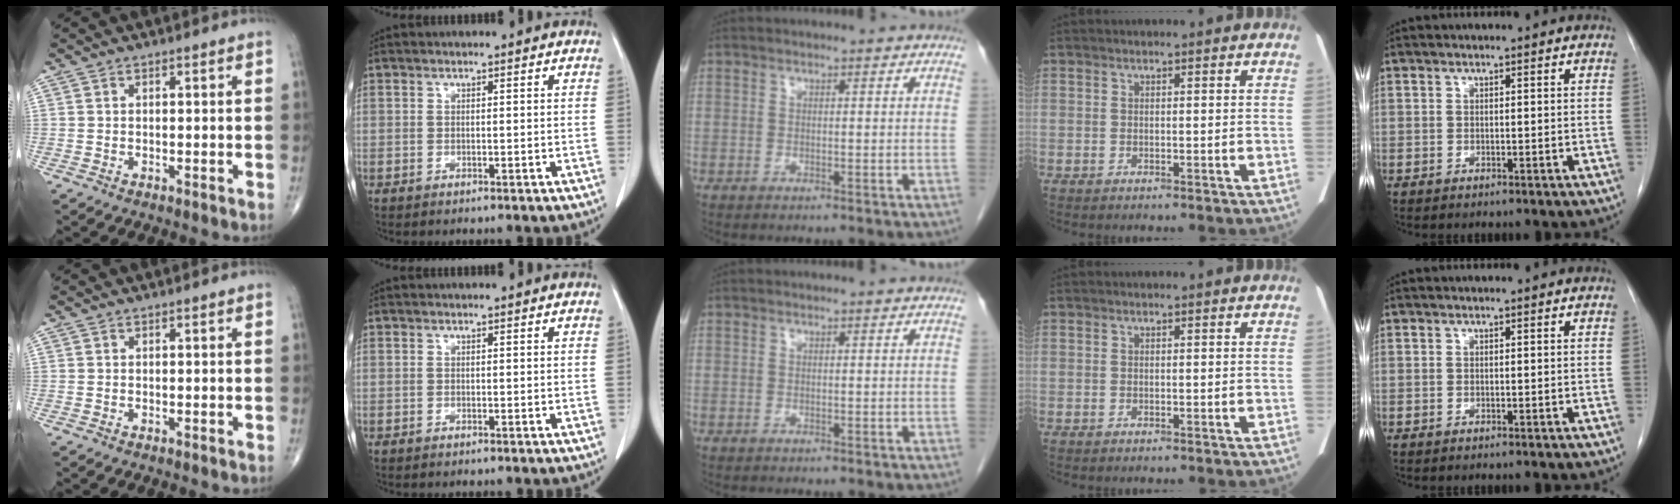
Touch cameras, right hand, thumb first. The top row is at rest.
{}